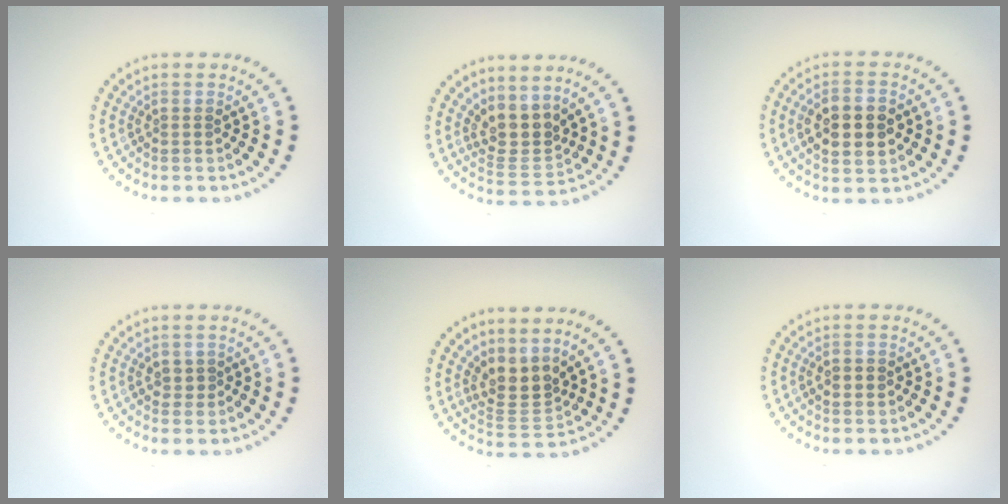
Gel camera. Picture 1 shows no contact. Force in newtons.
{"total": 3.2, "press": 2.4, "slide": 2.1}
{"total": 5.3, "press": 5.3, "slide": 0.2}
{"total": 0.7, "press": 0.7, "slide": 0.2}
{"total": 3.2, "press": 2.3, "slide": 2.2}
{"total": 1.8, "press": 1.8, "slide": 0.1}